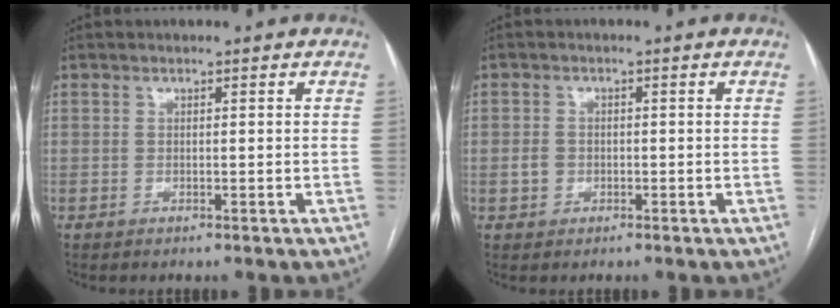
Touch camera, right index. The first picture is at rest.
{"total": 2.0, "force": [-0.5, 1.7, 0.8], "torque": [-0.015, 0.006, -0.006]}